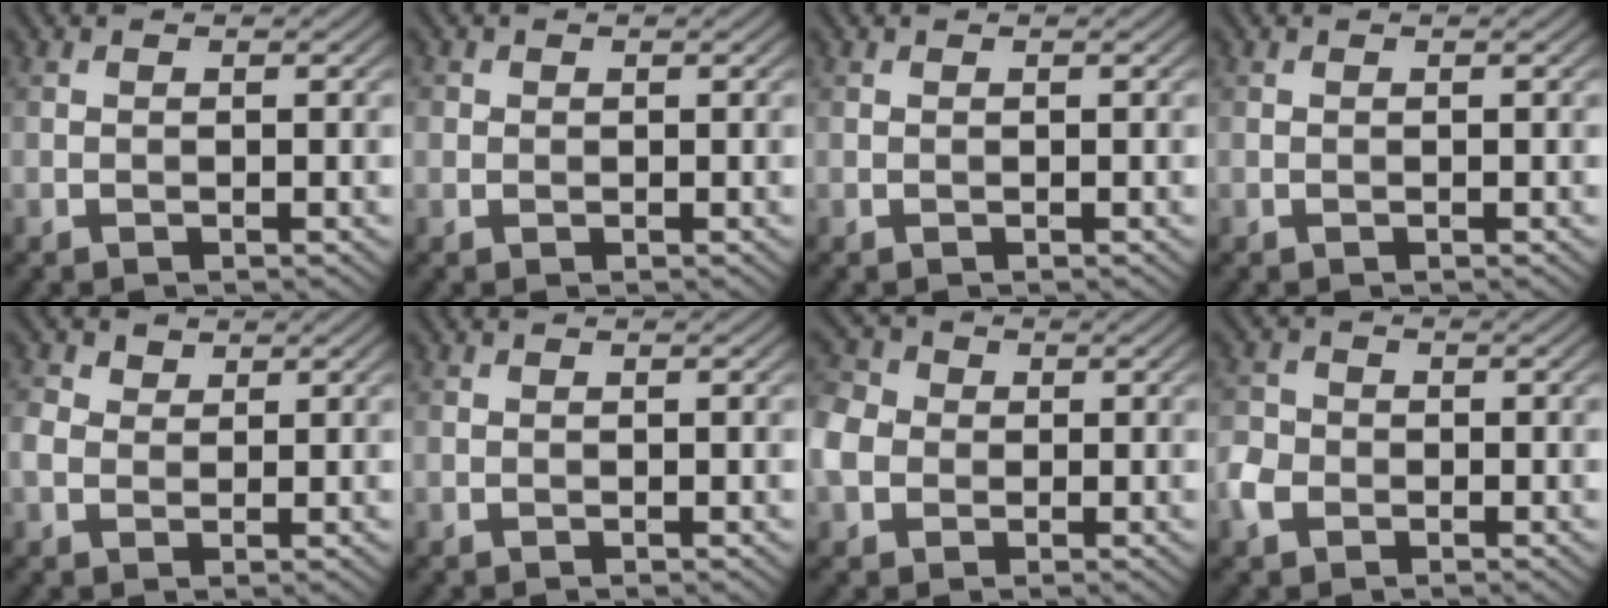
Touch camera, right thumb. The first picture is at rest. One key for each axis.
{"total": 1.0, "fx": 0.1, "fy": 1.0, "fz": 0.2, "tx": -0.001, "ty": -0.003, "tz": -0.001}
{"total": 0.0}
{"total": 0.0}
{"total": 2.6, "fx": 0.9, "fy": 2.0, "fz": 1.4, "tx": -0.039, "ty": 0.006, "tz": 0.013}
{"total": 0.0}
{"total": 6.4, "fx": -1.0, "fy": 5.3, "fz": 3.3, "tx": -0.106, "ty": 0.004, "tz": -0.039}
{"total": 3.3, "fx": -1.5, "fy": 2.7, "fz": 1.3, "tx": -0.039, "ty": -0.002, "tz": -0.041}